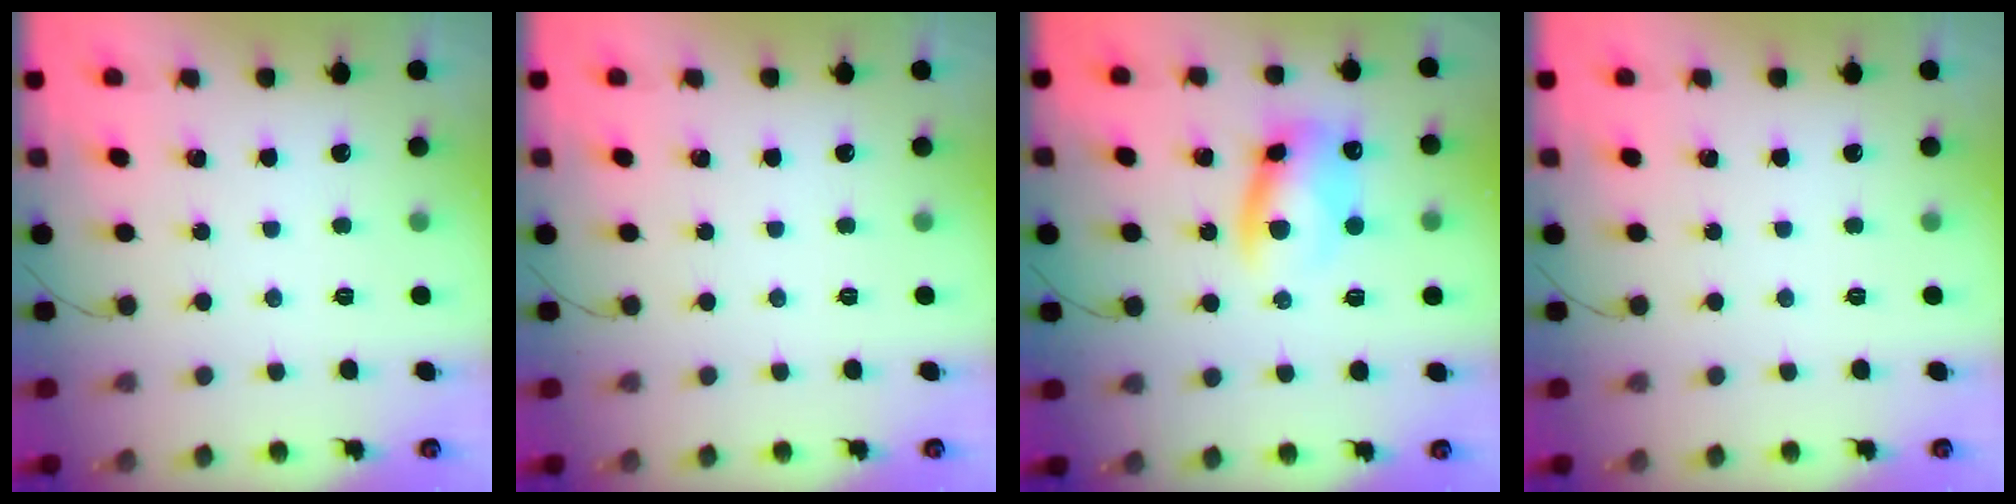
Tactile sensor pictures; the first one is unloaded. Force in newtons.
{"total": 0.0}
{"total": 9.1, "press": 9.0, "slide": 1.3}
{"total": 0.0}